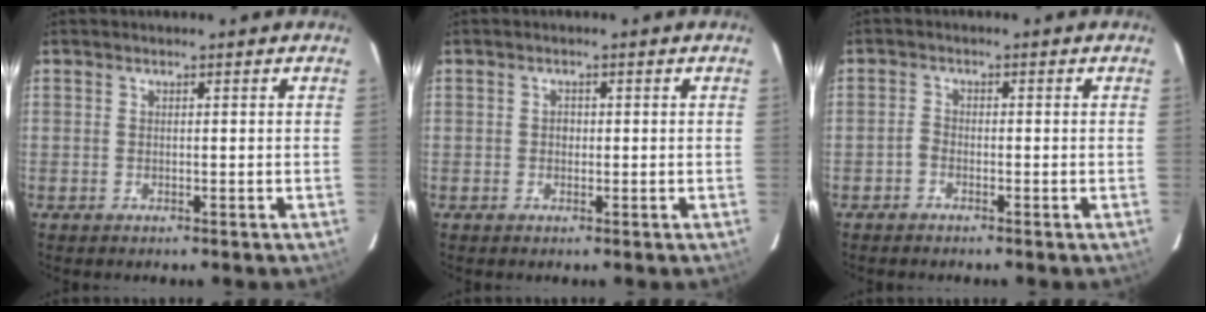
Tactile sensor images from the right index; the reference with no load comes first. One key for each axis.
{"total": 1.0, "fx": -0.1, "fy": 0.9, "fz": 0.4, "tx": -0.004, "ty": 0.004, "tz": -0.002}
{"total": 1.4, "fx": -1.1, "fy": 0.7, "fz": 0.4, "tx": -0.010, "ty": 0.001, "tz": -0.024}